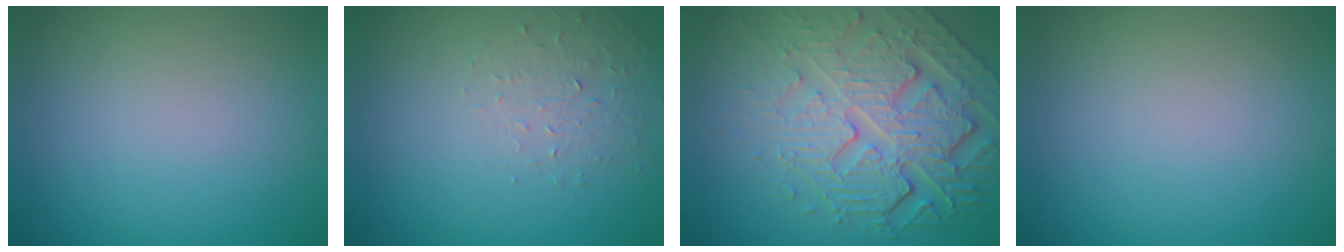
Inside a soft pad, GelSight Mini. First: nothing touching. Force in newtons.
{"total": 1.4, "press": 0.7, "slide": 1.2}
{"total": 8.4, "press": 5.9, "slide": 6.0}
{"total": 0.0}